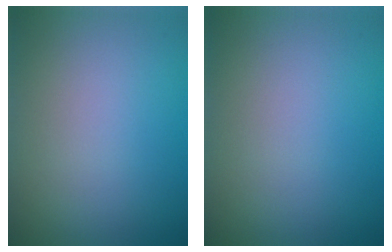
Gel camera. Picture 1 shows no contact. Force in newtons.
{"total": 0.0}